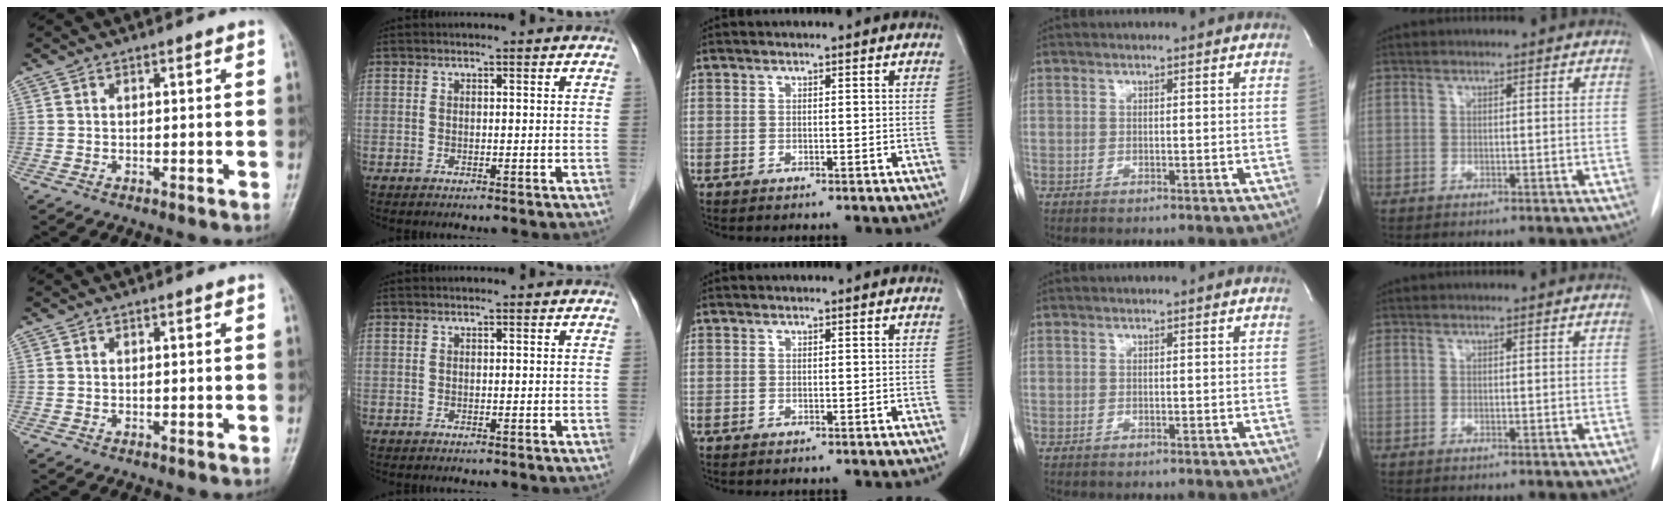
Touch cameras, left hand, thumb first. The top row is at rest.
{}